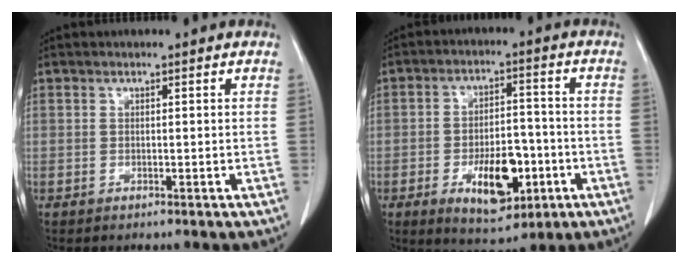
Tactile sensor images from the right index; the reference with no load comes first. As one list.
[{"total": 10.7, "force": [-3.8, 4.9, 8.7], "torque": [-0.141, 0.006, -0.050]}]